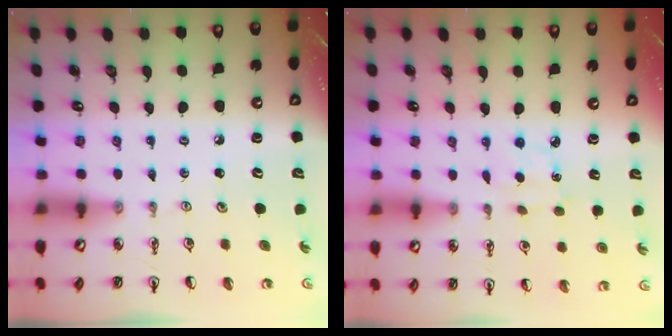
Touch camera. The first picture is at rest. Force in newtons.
{"total": 4.2, "press": 4.2, "slide": 0.5}